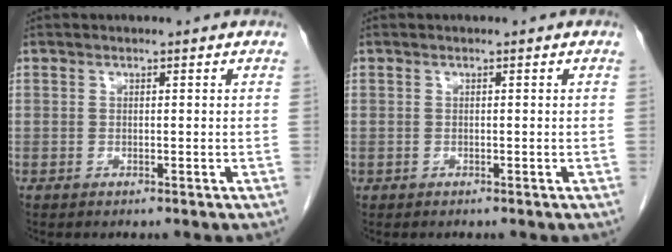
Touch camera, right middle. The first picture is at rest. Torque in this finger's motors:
{"motor_torque": [1.07, -1.07, 0.33, 0.08]}